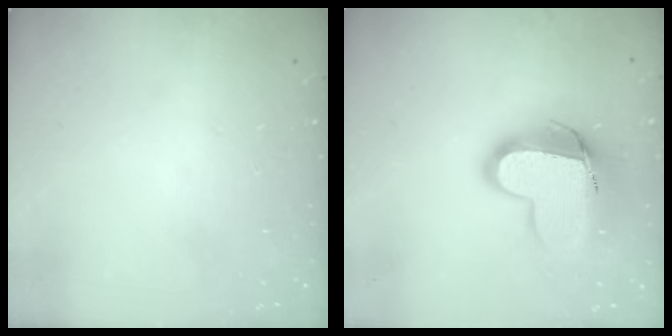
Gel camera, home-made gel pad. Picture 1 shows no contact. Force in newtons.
{"total": 14.3, "press": 14.3, "slide": 1.2}